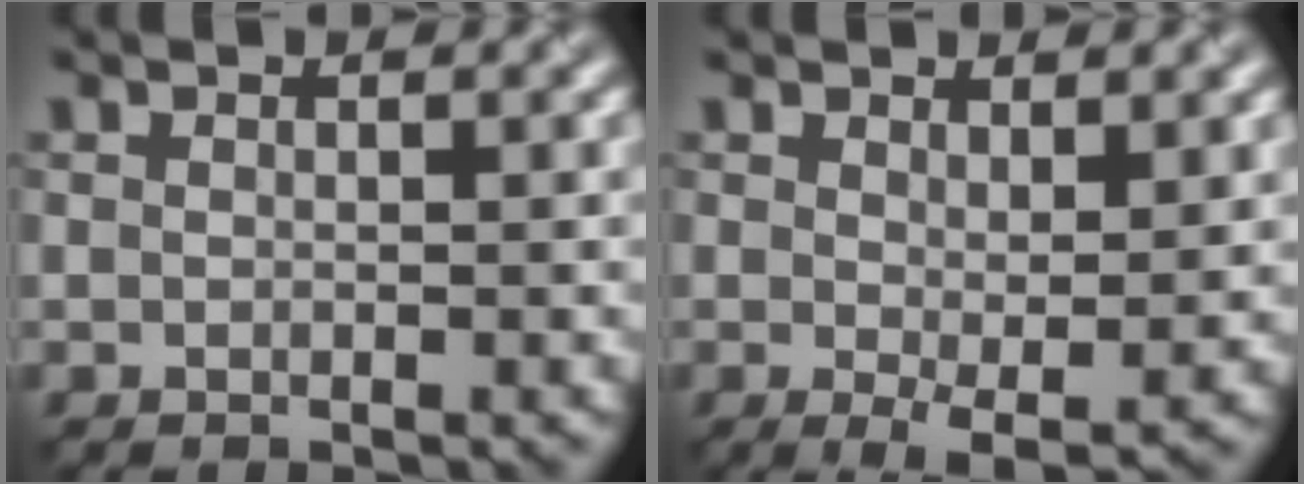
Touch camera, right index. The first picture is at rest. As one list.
[{"total": 2.8, "force": [0.6, 0.9, 2.6], "torque": [-0.045, -0.011, 0.014]}]